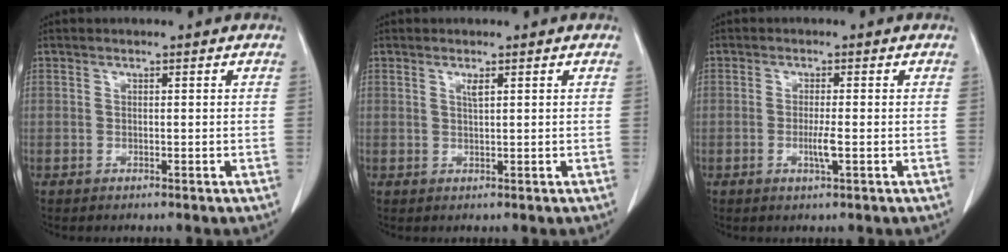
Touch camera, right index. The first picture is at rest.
{"total": 1.1, "force": [0.6, 0.0, 0.9], "torque": [-0.020, -0.003, 0.013]}
{"total": 2.5, "force": [-0.6, 0.0, 2.4], "torque": [-0.048, -0.005, -0.011]}